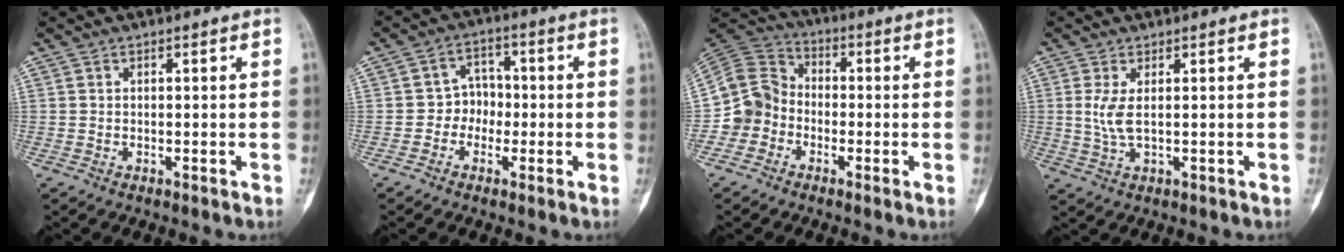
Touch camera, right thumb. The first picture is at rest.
{"total": 5.2, "force": [-1.1, 4.5, 2.3], "torque": [0.003, 0.020, -0.033]}
{"total": 9.3, "force": [-3.1, 8.5, 2.1], "torque": [-0.019, 0.045, -0.072]}
{"total": 3.4, "force": [0.7, 1.4, 3.1], "torque": [-0.084, -0.007, 0.019]}